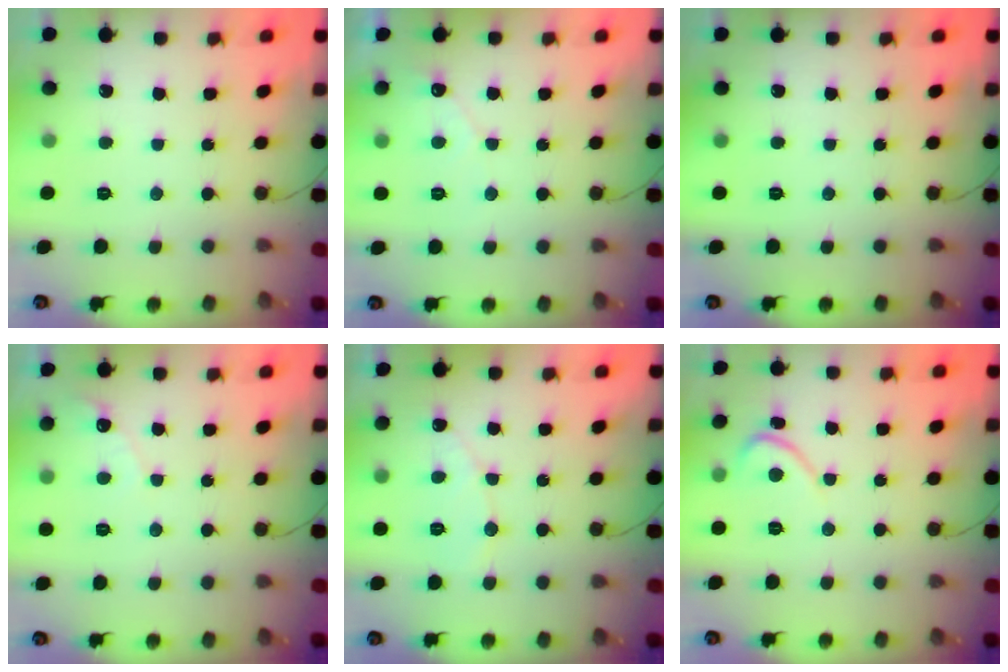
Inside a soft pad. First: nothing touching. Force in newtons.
{"total": 2.8, "press": 2.8, "slide": 0.1}
{"total": 0.0}
{"total": 3.1, "press": 3.1, "slide": 0.2}
{"total": 5.0, "press": 5.0, "slide": 0.3}
{"total": 2.7, "press": 2.7, "slide": 0.2}